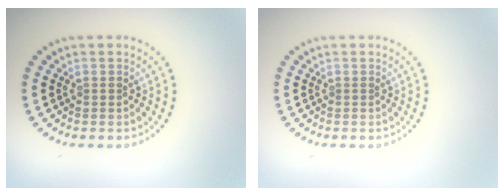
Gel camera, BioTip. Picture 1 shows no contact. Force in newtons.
{"total": 0.0}